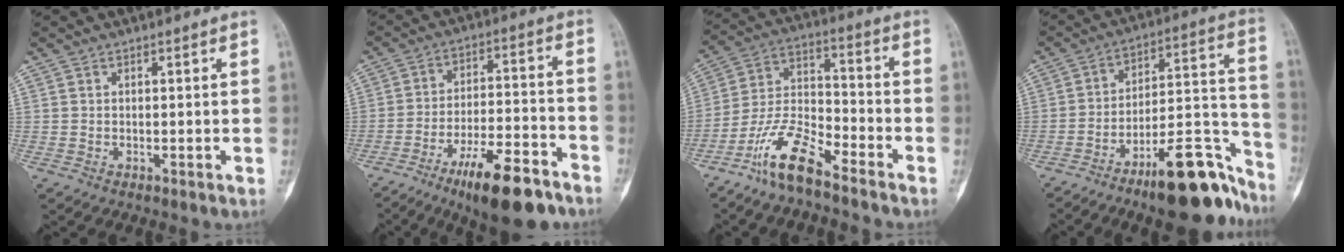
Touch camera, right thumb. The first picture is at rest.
{"total": 15.8, "force": [-10.2, 4.8, 11.1], "torque": [-0.169, 0.071, -0.162]}
{"total": 11.7, "force": [-8.6, 3.4, 7.2], "torque": [-0.149, 0.065, -0.173]}
{"total": 19.6, "force": [-13.6, 5.9, 12.8], "torque": [-0.131, 0.116, -0.212]}